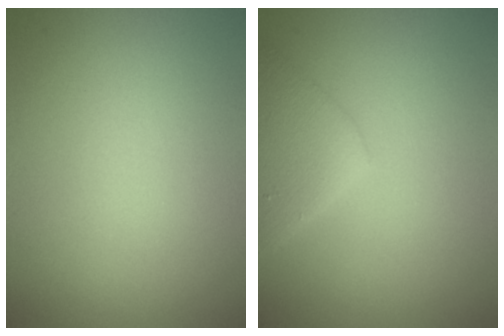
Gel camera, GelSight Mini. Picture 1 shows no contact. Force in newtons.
{"total": 3.5, "press": 3.5, "slide": 0.3}